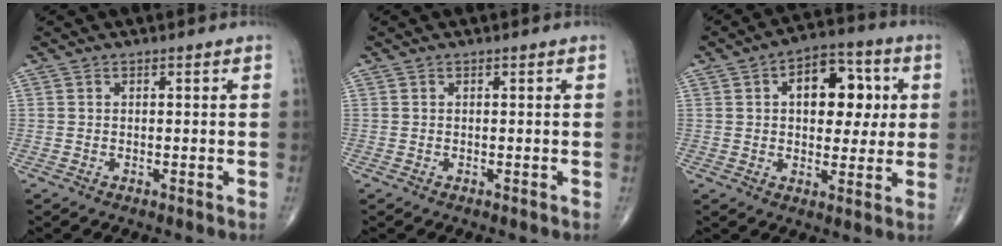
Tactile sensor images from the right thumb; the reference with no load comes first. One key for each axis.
{"total": 0.0}
{"total": 13.3, "fx": 2.9, "fy": 7.9, "fz": 10.2, "tx": -0.100, "ty": 0.011, "tz": 0.038}